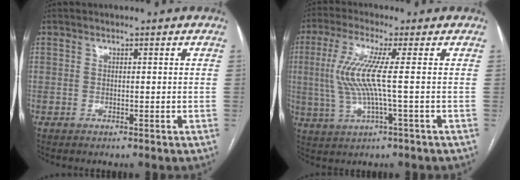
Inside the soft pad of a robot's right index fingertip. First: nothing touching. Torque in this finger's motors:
{"motor_torque": [0.36, 0.03, 0.60, 0.21]}